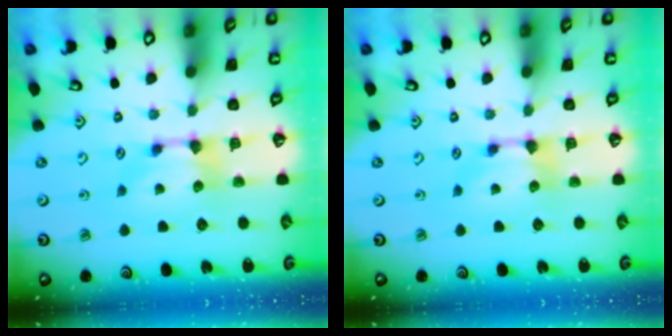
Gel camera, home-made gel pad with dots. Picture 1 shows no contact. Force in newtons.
{"total": 0.0}